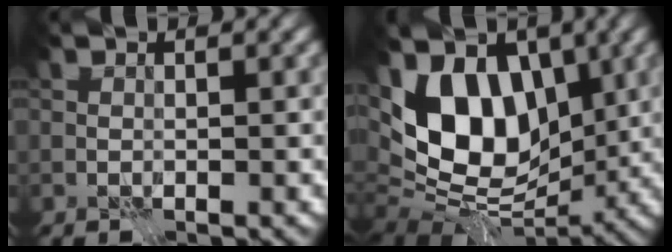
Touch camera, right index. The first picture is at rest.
{"total": 11.3, "force": [1.5, 7.0, 8.8], "torque": [-0.135, -0.004, 0.015]}